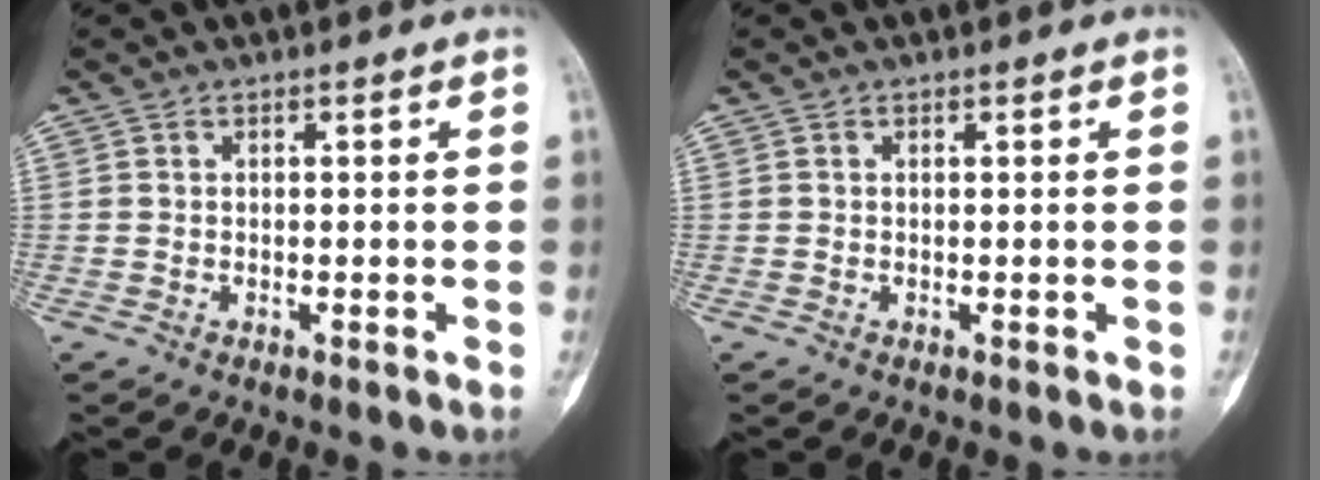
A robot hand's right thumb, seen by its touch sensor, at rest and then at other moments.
{"total": 0.0}